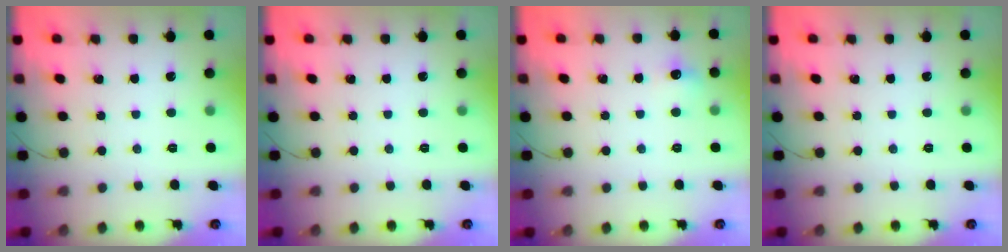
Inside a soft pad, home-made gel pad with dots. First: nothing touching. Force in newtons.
{"total": 0.0}
{"total": 5.7, "press": 5.6, "slide": 1.1}
{"total": 0.0}